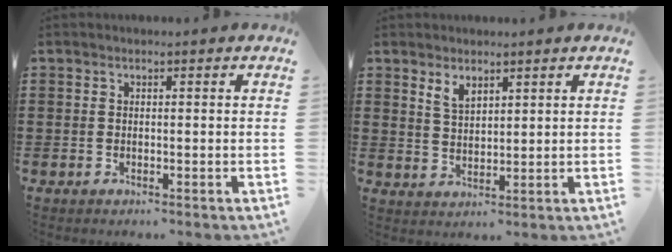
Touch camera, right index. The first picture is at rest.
{"total": 2.9, "force": [2.2, 1.5, 1.3], "torque": [-0.033, 0.004, 0.041]}